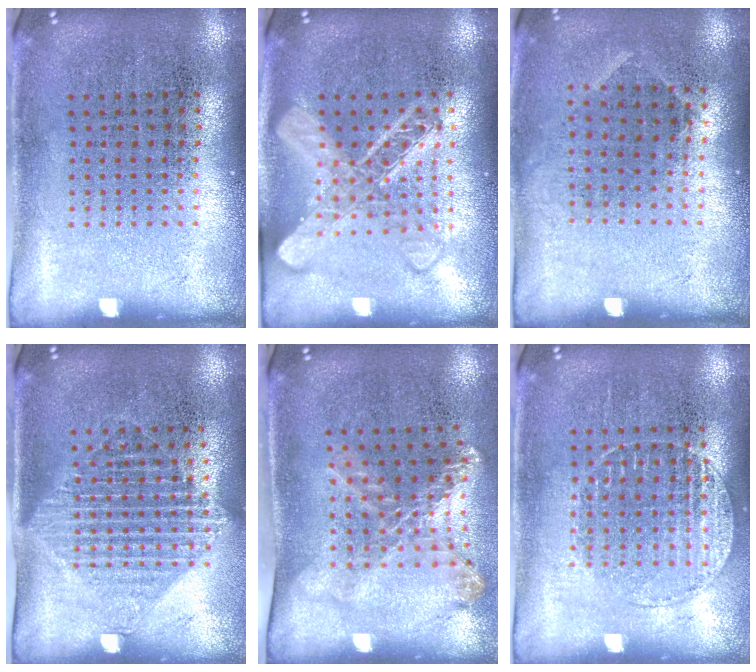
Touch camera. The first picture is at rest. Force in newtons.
{"total": 2.7, "press": 2.6, "slide": 0.5}
{"total": 0.9, "press": 0.7, "slide": 0.7}
{"total": 1.5, "press": 1.2, "slide": 0.9}
{"total": 1.7, "press": 1.3, "slide": 1.0}
{"total": 1.1, "press": 1.1, "slide": 0.4}